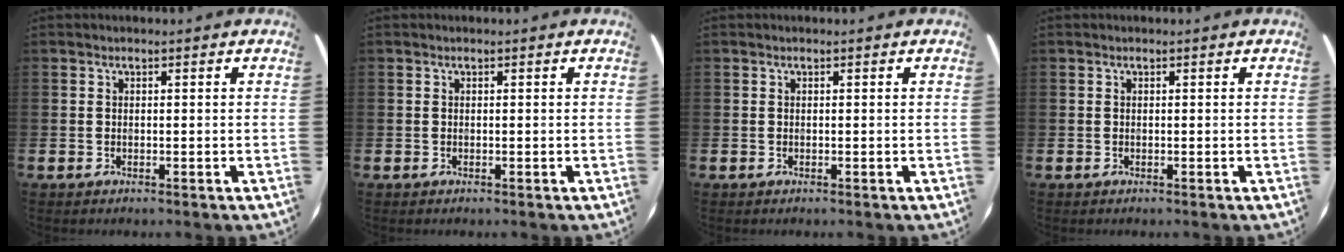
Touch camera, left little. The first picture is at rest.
{"total": 0.0}
{"total": 0.0}
{"total": 0.0}